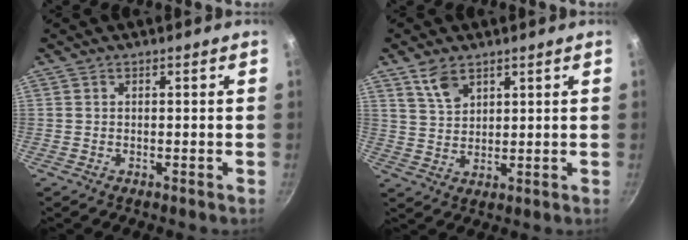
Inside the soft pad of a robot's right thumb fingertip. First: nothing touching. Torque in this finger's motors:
{"motor_torque": [-0.87, 1.08, 0.04, 0.13, 0.22]}